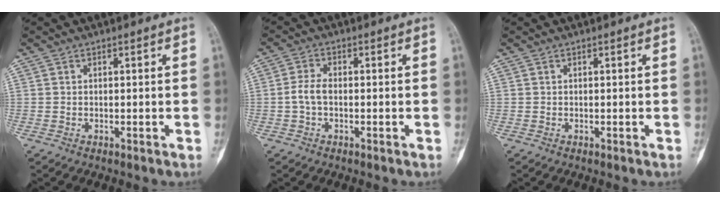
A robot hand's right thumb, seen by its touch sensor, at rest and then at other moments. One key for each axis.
{"total": 3.4, "fx": -0.6, "fy": 1.9, "fz": 2.7, "tx": -0.059, "ty": 0.009, "tz": -0.016}
{"total": 0.0}